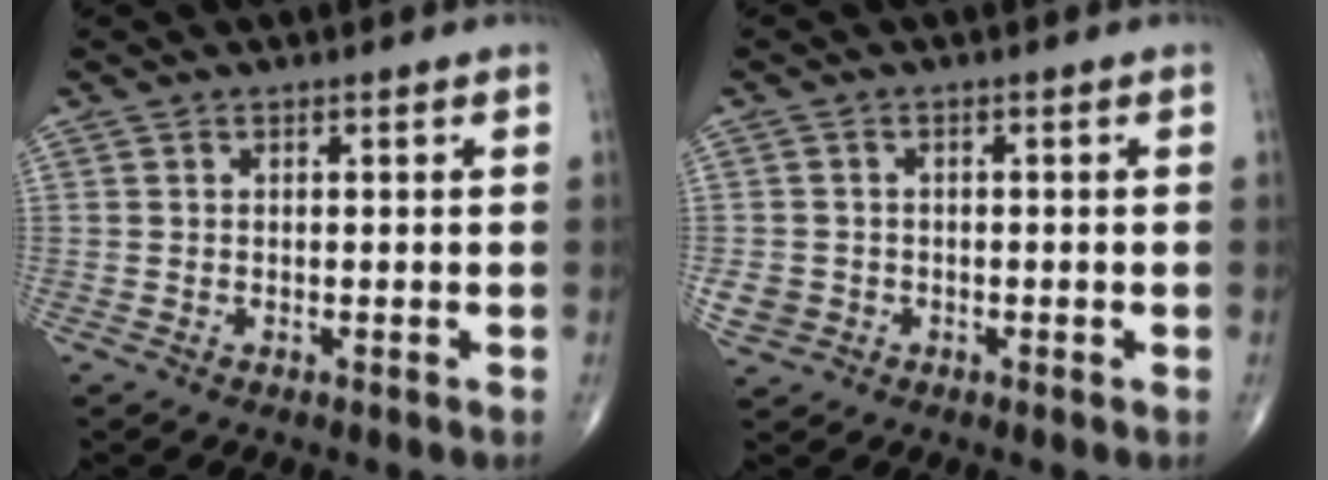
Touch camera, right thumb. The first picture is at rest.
{"total": 3.3, "force": [-1.0, 3.0, 1.0], "torque": [-0.010, 0.005, -0.014]}